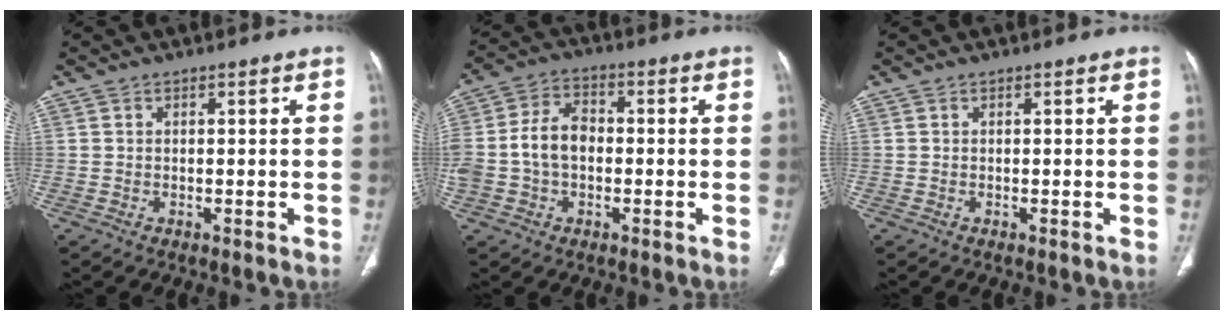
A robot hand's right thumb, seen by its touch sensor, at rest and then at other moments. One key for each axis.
{"total": 9.7, "fx": -0.8, "fy": 6.8, "fz": 6.9, "tx": -0.131, "ty": 0.031, "tz": -0.021}
{"total": 0.0}